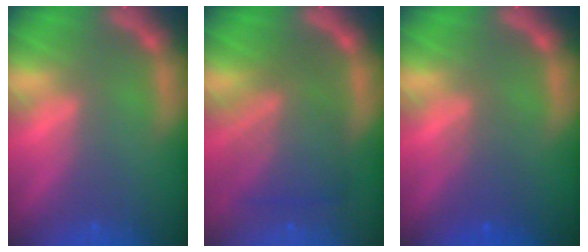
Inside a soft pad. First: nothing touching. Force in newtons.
{"total": 7.0}
{"total": 2.5}